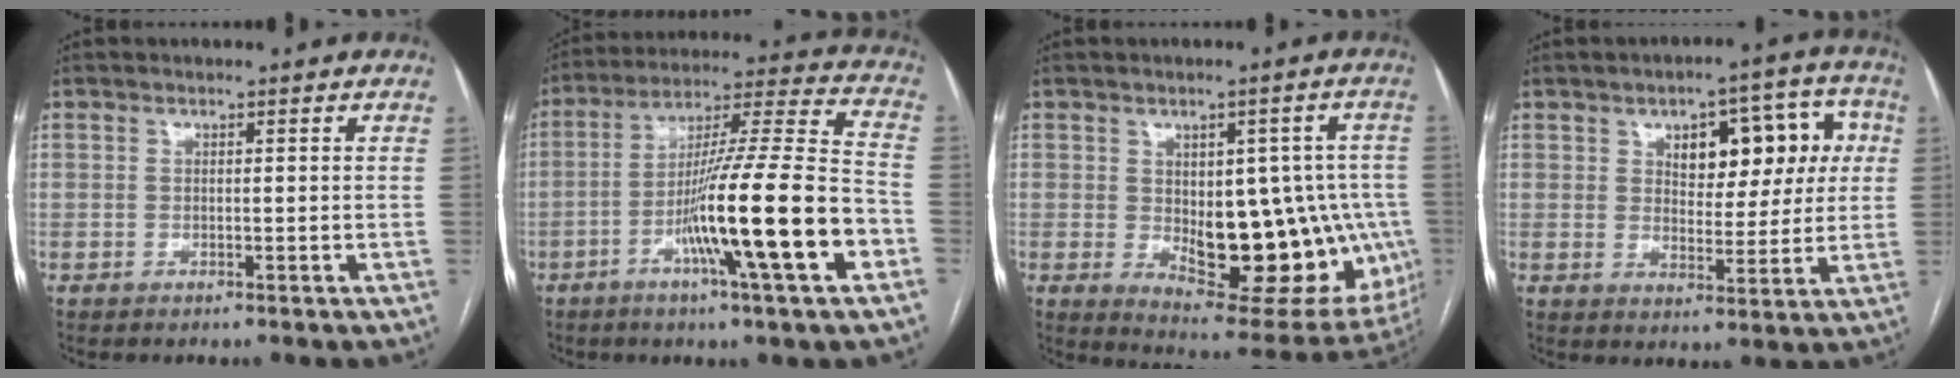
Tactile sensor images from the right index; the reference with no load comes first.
{"total": 19.9, "force": [-6.9, -0.2, 18.7], "torque": [-0.304, -0.009, -0.118]}
{"total": 20.1, "force": [-2.2, 9.3, 17.7], "torque": [-0.191, 0.008, 0.000]}
{"total": 11.1, "force": [3.2, 5.6, 9.0], "torque": [-0.104, 0.034, 0.047]}